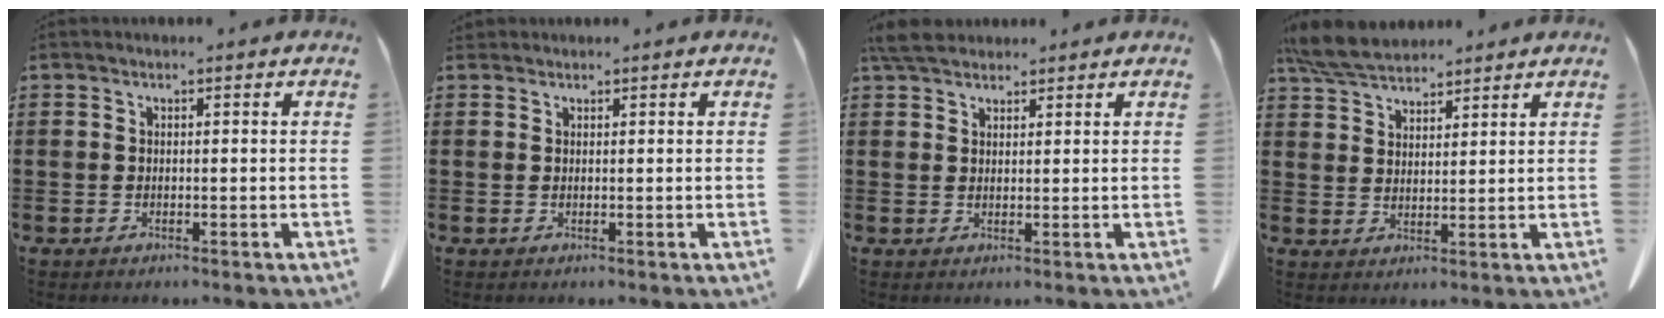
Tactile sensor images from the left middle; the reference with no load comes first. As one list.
[{"total": 0.6, "force": [0.5, 0.2, 0.1], "torque": [-0.003, 0.000, 0.012]}, {"total": 4.2, "force": [3.6, 1.3, 1.7], "torque": [-0.042, -0.001, 0.070]}, {"total": 6.3, "force": [5.7, 1.7, 2.1], "torque": [-0.060, -0.011, 0.109]}]